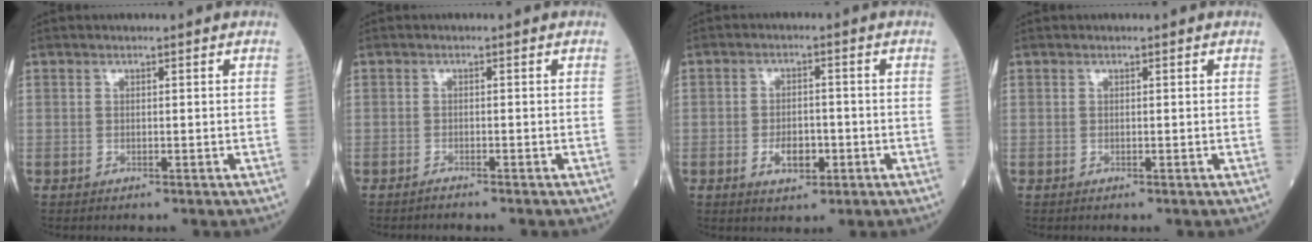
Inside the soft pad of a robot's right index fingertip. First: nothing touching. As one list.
[{"total": 1.1, "force": [-1.0, -0.1, 0.2], "torque": [-0.008, -0.001, -0.015]}, {"total": 4.6, "force": [-1.6, 2.4, 3.6], "torque": [-0.063, 0.001, -0.023]}, {"total": 0.0}]